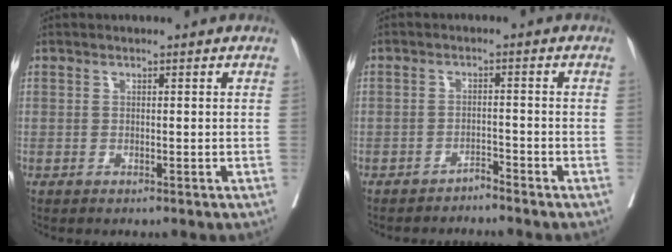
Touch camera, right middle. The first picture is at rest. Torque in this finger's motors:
{"motor_torque": [0.17, -0.82, -0.14, -0.03]}